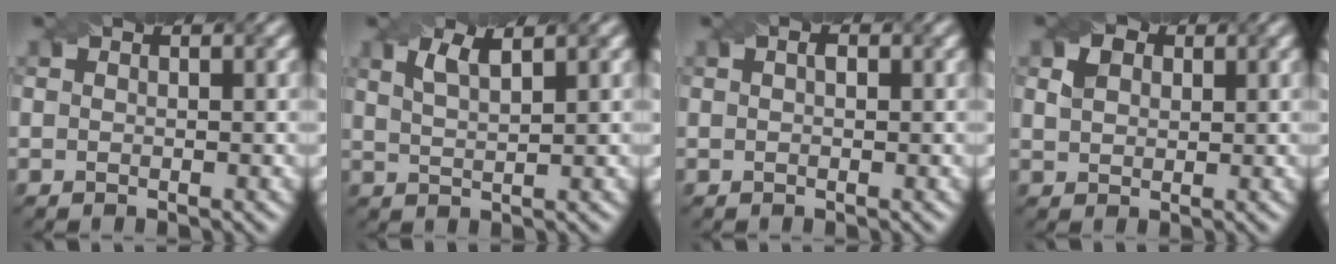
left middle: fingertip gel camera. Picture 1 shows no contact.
{"total": 2.5, "force": [1.6, 0.6, 1.9], "torque": [-0.036, 0.001, 0.031]}
{"total": 0.8, "force": [0.2, 0.4, 0.7], "torque": [-0.013, 0.003, 0.004]}
{"total": 2.1, "force": [0.8, 1.6, 1.1], "torque": [-0.024, 0.002, 0.017]}